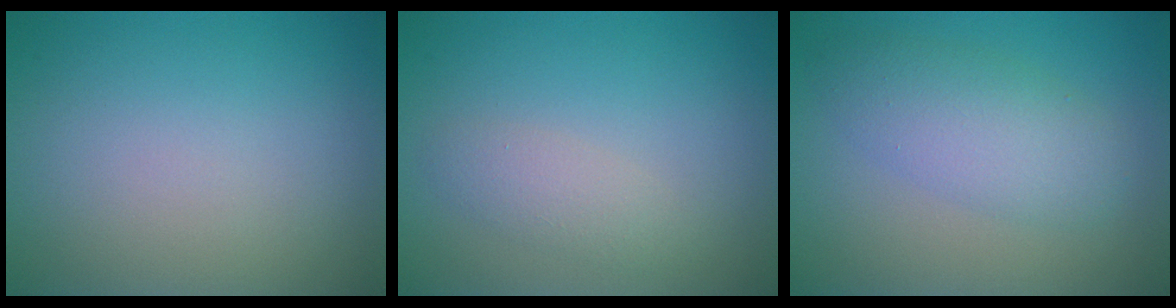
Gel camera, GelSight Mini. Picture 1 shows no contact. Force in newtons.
{"total": 1.8, "press": 1.8, "slide": 0.2}
{"total": 4.4, "press": 4.4, "slide": 0.1}